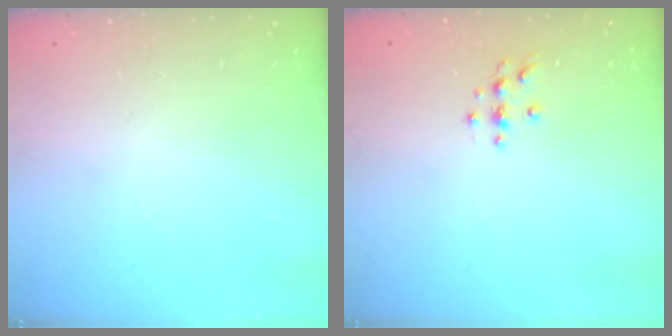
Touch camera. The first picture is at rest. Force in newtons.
{"total": 3.7, "press": 3.7, "slide": 0.4}